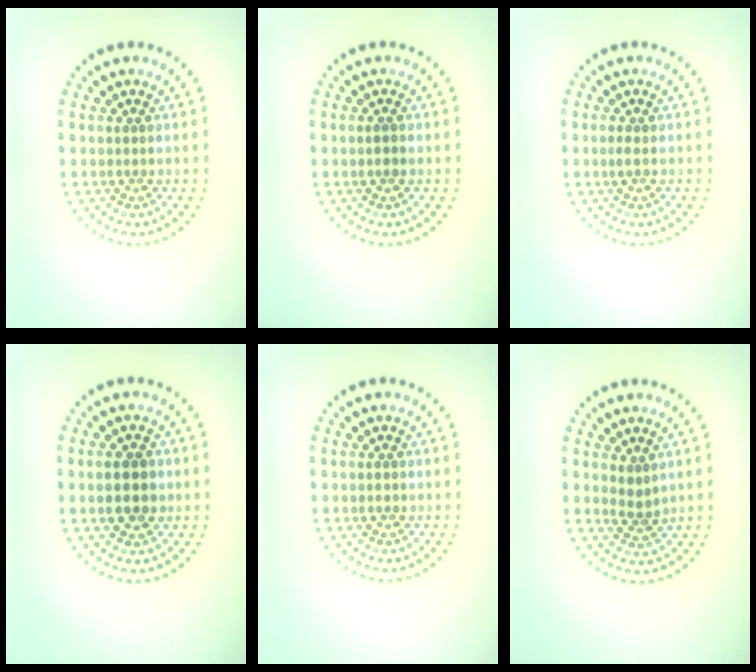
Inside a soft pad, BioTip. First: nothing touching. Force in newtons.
{"total": 0.9, "press": 0.8, "slide": 0.3}
{"total": 0.5, "press": 0.4, "slide": 0.3}
{"total": 3.7, "press": 3.7, "slide": 0.2}
{"total": 0.8, "press": 0.8, "slide": 0.1}
{"total": 1.6, "press": 1.3, "slide": 1.0}